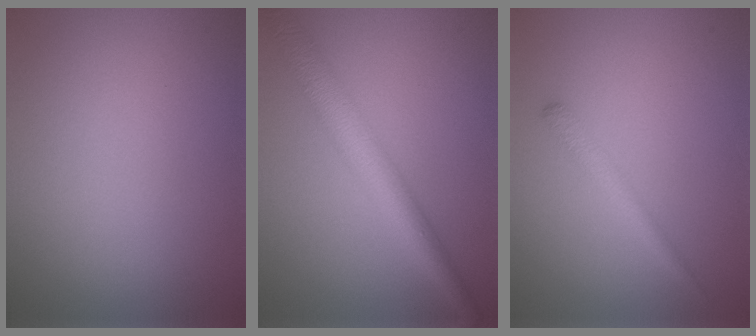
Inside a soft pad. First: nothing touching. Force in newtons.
{"total": 5.0, "press": 5.0, "slide": 0.1}
{"total": 1.6, "press": 1.6, "slide": 0.1}